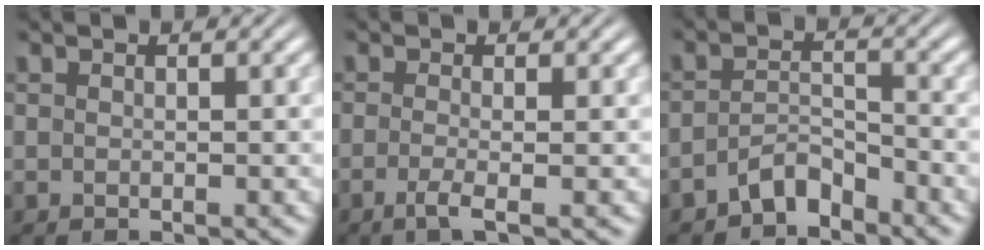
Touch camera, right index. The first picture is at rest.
{"total": 2.1, "force": [-1.2, -0.1, 1.7], "torque": [-0.046, -0.019, -0.014]}
{"total": 3.4, "force": [-3.1, 1.0, 1.0], "torque": [-0.011, -0.010, -0.050]}